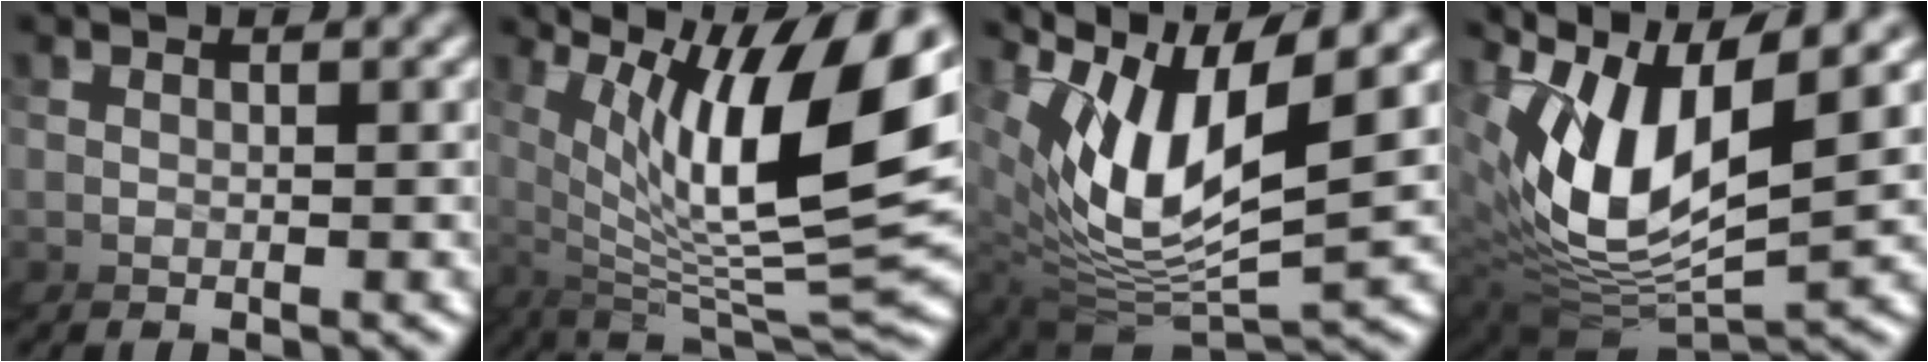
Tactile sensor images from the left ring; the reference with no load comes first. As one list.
[{"total": 9.8, "force": [4.0, 2.4, 8.6], "torque": [-0.140, 0.028, 0.056]}, {"total": 6.4, "force": [2.5, 3.9, 4.4], "torque": [-0.129, 0.022, 0.025]}, {"total": 5.7, "force": [1.7, 3.7, 4.0], "torque": [-0.125, 0.015, 0.017]}]